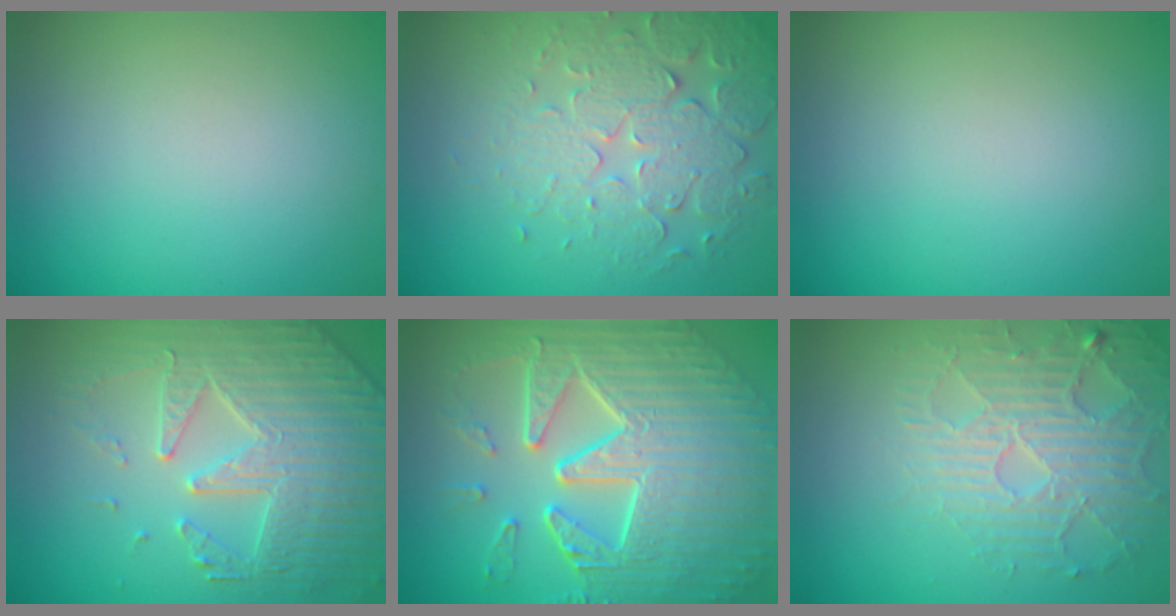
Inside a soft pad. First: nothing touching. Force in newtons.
{"total": 4.8, "press": 4.3, "slide": 2.2}
{"total": 0.0}
{"total": 5.9, "press": 5.2, "slide": 2.8}
{"total": 10.3, "press": 7.0, "slide": 7.5}
{"total": 4.8, "press": 3.7, "slide": 3.0}